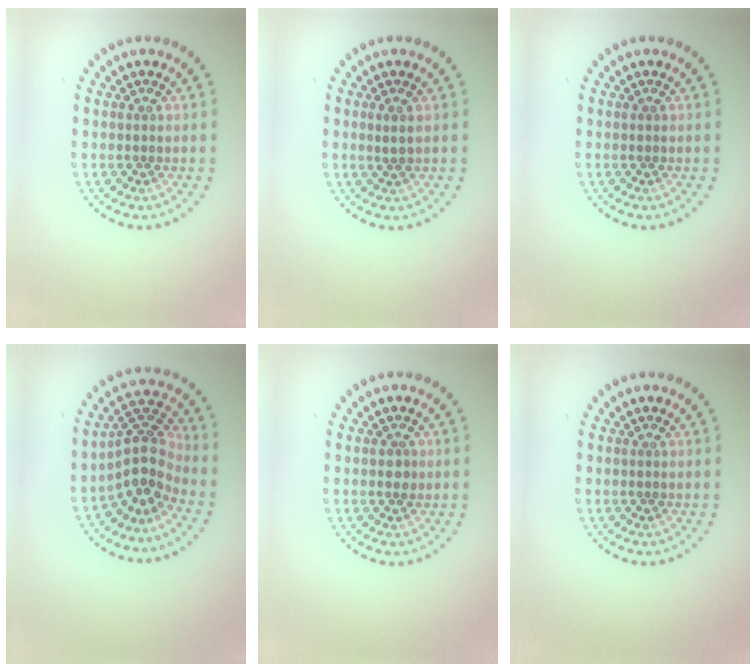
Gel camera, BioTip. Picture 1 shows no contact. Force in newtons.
{"total": 0.7, "press": 0.5, "slide": 0.6}
{"total": 0.0}
{"total": 4.0, "press": 3.0, "slide": 2.6}
{"total": 1.0, "press": 1.0, "slide": 0.2}
{"total": 0.0}